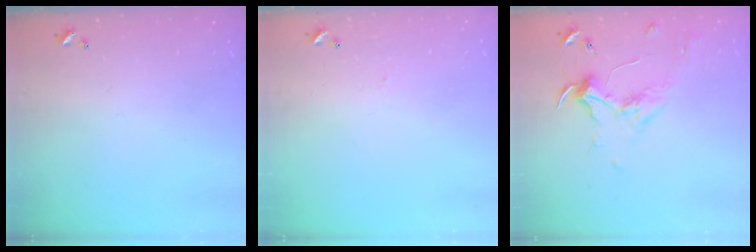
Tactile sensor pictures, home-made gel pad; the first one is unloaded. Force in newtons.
{"total": 1.6, "press": 1.5, "slide": 0.5}
{"total": 1.8, "press": 1.6, "slide": 0.7}